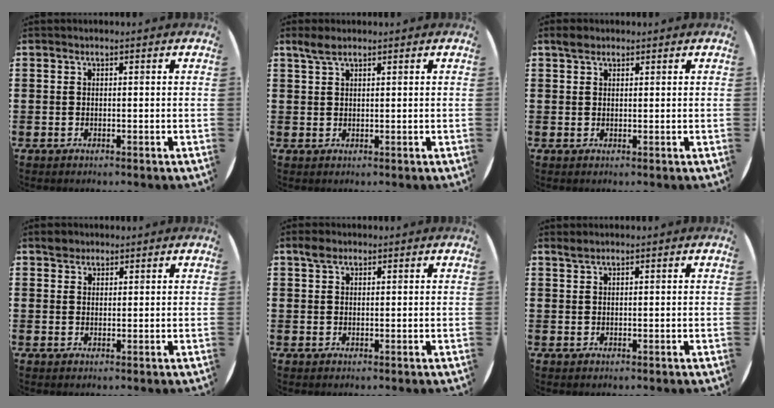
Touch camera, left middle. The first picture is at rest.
{"total": 2.0, "force": [1.6, 0.6, 1.1], "torque": [-0.024, 0.005, 0.028]}
{"total": 1.5, "force": [1.2, 0.7, 0.4], "torque": [0.005, -0.002, 0.019]}
{"total": 1.6, "force": [1.5, 0.8, 0.0], "torque": [0.005, 0.000, 0.027]}
{"total": 1.6, "force": [1.2, 0.9, 0.6], "torque": [-0.005, 0.002, 0.021]}
{"total": 0.8, "force": [0.7, 0.0, 0.2], "torque": [-0.006, 0.000, 0.014]}